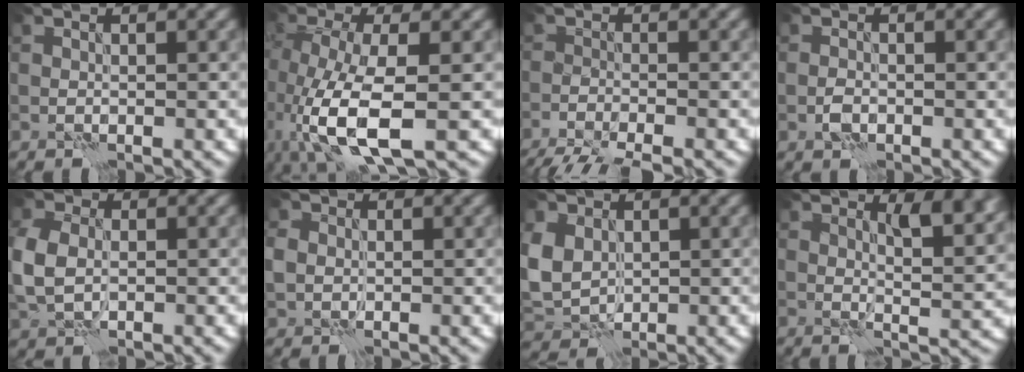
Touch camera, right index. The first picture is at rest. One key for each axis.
{"total": 9.4, "fx": -3.0, "fy": 3.3, "fz": 8.2, "tx": -0.184, "ty": -0.016, "tz": -0.055}
{"total": 6.8, "fx": -5.8, "fy": 1.5, "fz": 3.2, "tx": -0.053, "ty": -0.021, "tz": -0.093}
{"total": 1.1, "fx": -0.5, "fy": 0.7, "fz": 0.7, "tx": -0.014, "ty": 0.002, "tz": -0.012}
{"total": 5.0, "fx": -0.1, "fy": 3.7, "fz": 3.3, "tx": -0.101, "ty": -0.007, "tz": 0.004}
{"total": 2.0, "fx": 0.3, "fy": 1.8, "fz": 0.9, "tx": -0.024, "ty": 0.002, "tz": 0.002}
{"total": 5.0, "fx": 1.0, "fy": 4.1, "fz": 2.7, "tx": -0.072, "ty": -0.001, "tz": 0.011}
{"total": 4.7, "fx": 2.2, "fy": 1.5, "fz": 4.0, "tx": -0.059, "ty": -0.006, "tz": 0.035}